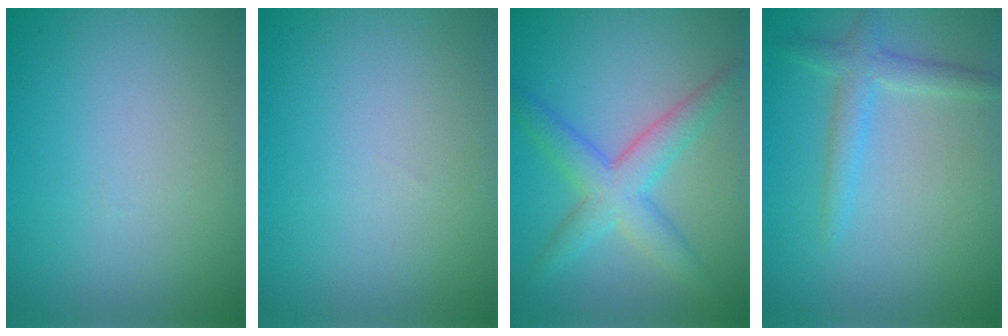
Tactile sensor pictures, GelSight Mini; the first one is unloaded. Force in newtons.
{"total": 0.0}
{"total": 4.7, "press": 4.7, "slide": 0.2}
{"total": 2.5, "press": 2.5, "slide": 0.1}